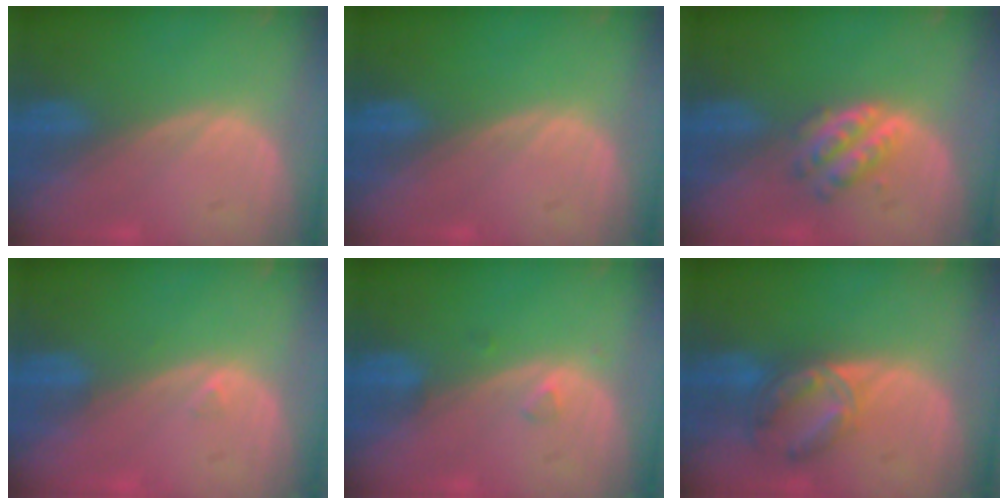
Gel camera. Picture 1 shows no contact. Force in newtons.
{"total": 0.0}
{"total": 4.8, "press": 4.4, "slide": 2.1}
{"total": 0.5, "press": 0.5, "slide": 0.2}
{"total": 1.2, "press": 1.2, "slide": 0.1}
{"total": 7.1, "press": 5.9, "slide": 4.0}